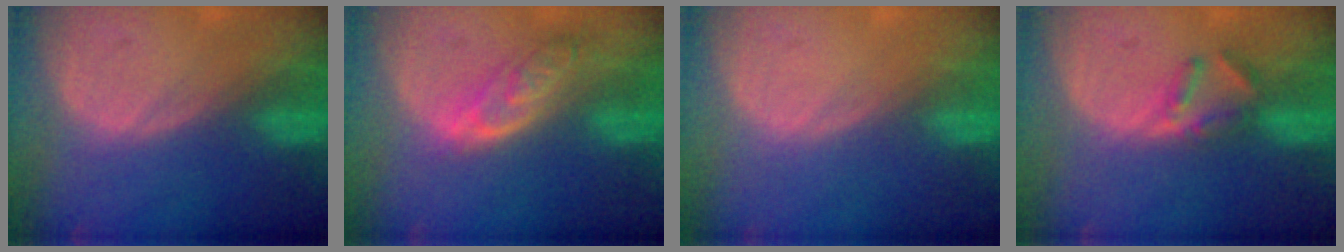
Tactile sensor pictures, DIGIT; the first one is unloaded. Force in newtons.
{"total": 6.4, "press": 5.8, "slide": 2.8}
{"total": 0.0}
{"total": 3.7, "press": 3.6, "slide": 1.0}